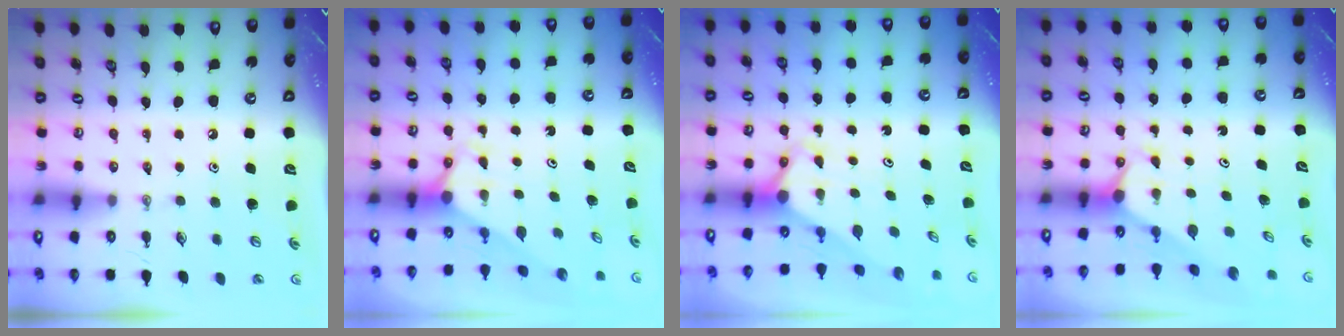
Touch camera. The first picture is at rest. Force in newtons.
{"total": 2.9, "press": 2.9, "slide": 0.0}
{"total": 3.2, "press": 3.2, "slide": 0.3}
{"total": 2.6, "press": 2.6, "slide": 0.1}